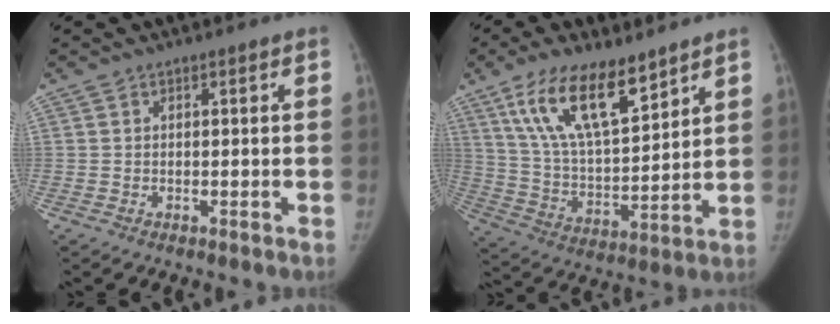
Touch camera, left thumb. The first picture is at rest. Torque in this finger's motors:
{"motor_torque": [1.61, 1.57, 1.50, -1.27, 0.11]}